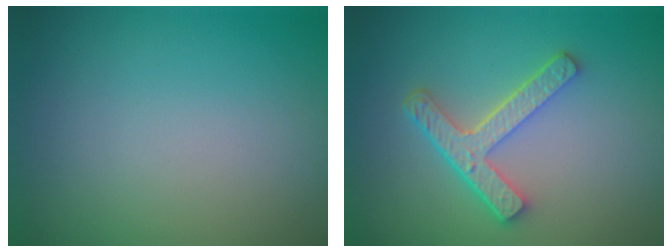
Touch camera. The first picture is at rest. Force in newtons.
{"total": 4.3, "press": 3.2, "slide": 2.8}